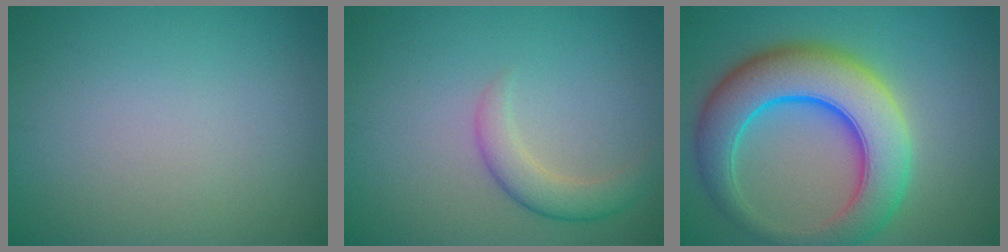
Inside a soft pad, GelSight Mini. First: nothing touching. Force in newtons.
{"total": 2.6, "press": 2.6, "slide": 0.1}
{"total": 9.9, "press": 9.9, "slide": 0.3}